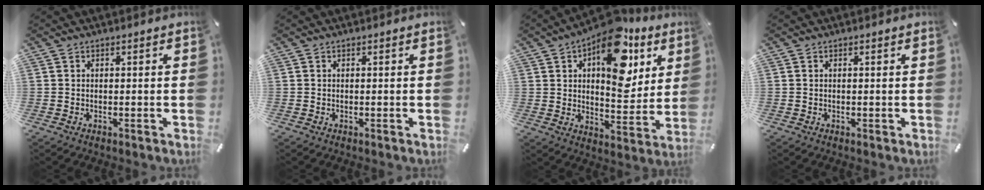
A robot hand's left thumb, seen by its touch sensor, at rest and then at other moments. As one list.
[{"total": 0.0}, {"total": 18.3, "force": [8.8, 10.0, 12.6], "torque": [-0.172, -0.054, 0.148]}, {"total": 0.0}]